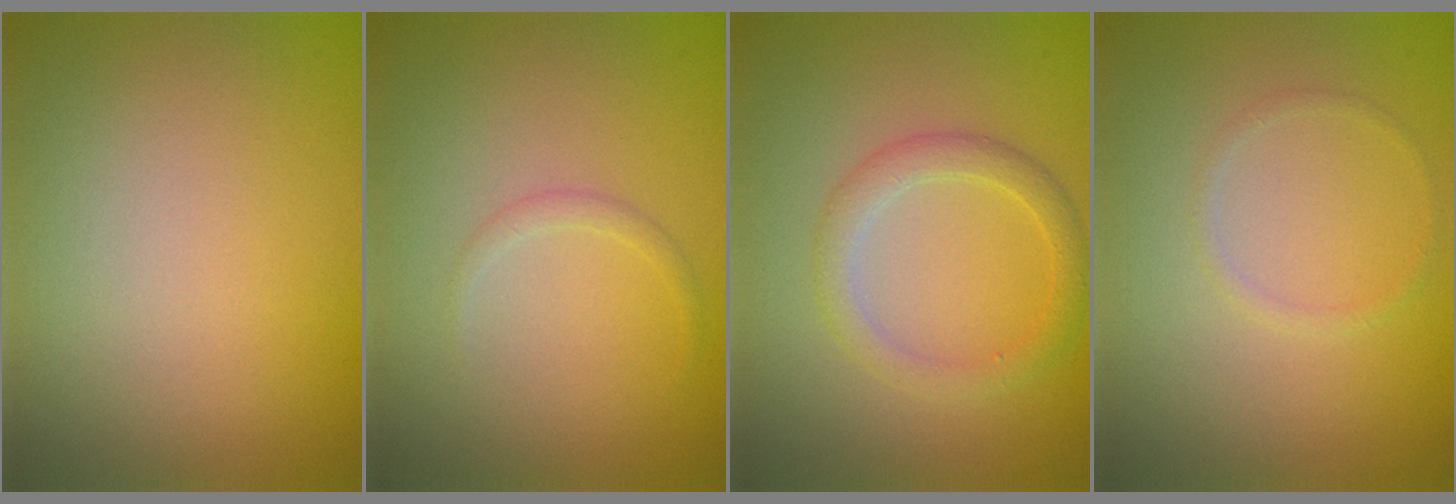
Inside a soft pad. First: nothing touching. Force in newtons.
{"total": 0.8, "press": 0.8, "slide": 0.1}
{"total": 2.4, "press": 2.4, "slide": 0.2}
{"total": 0.7, "press": 0.7, "slide": 0.1}